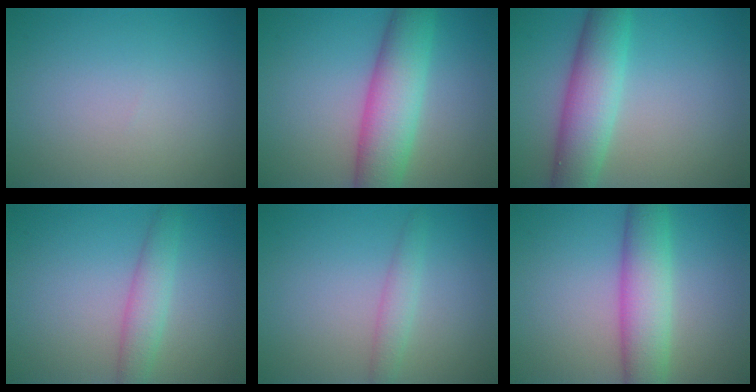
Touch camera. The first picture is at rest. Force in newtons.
{"total": 7.2, "press": 7.2, "slide": 0.1}
{"total": 6.3, "press": 6.3, "slide": 0.2}
{"total": 2.7, "press": 2.7, "slide": 0.1}
{"total": 1.7, "press": 1.7, "slide": 0.1}
{"total": 5.8, "press": 5.8, "slide": 0.4}